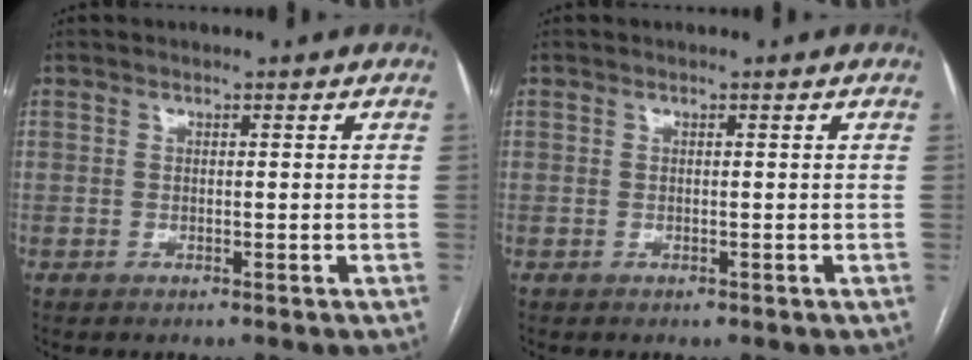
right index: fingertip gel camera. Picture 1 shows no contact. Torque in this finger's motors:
{"motor_torque": [0.04, -0.05, 0.00, 0.00]}